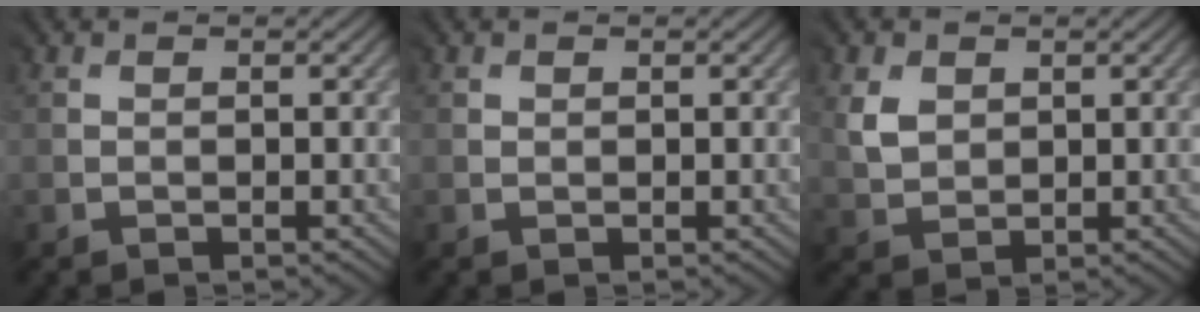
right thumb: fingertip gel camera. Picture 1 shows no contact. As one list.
[{"total": 0.8, "force": [0.6, 0.3, -0.3], "torque": [0.006, -0.002, 0.012]}, {"total": 2.4, "force": [1.3, 2.0, 0.2], "torque": [-0.024, -0.002, 0.028]}]